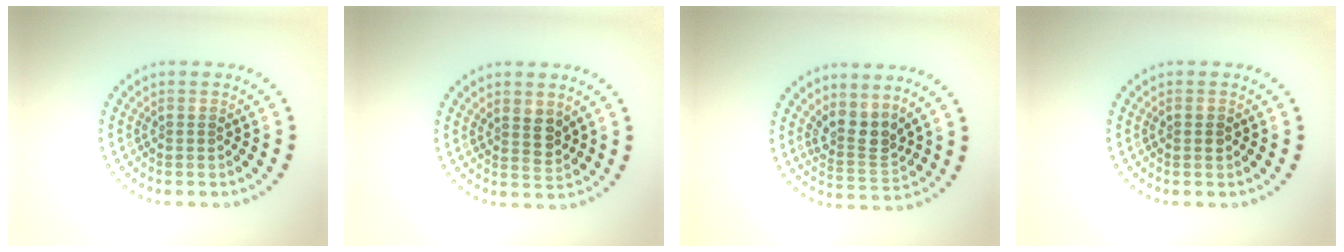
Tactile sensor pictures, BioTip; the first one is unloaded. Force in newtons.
{"total": 2.2, "press": 1.8, "slide": 1.2}
{"total": 3.0, "press": 2.3, "slide": 1.8}
{"total": 1.0, "press": 1.0, "slide": 0.1}